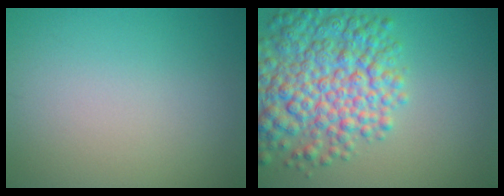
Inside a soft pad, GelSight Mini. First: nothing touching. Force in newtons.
{"total": 8.9, "press": 8.9, "slide": 0.3}